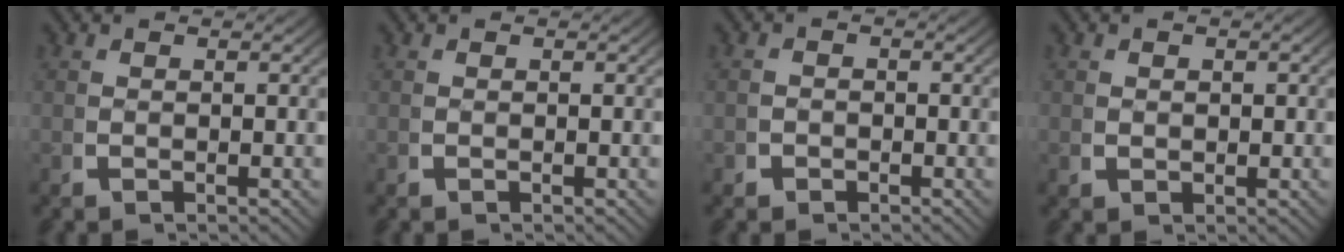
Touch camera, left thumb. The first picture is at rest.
{"total": 0.0}
{"total": 1.2, "force": [-0.9, 0.8, 0.1], "torque": [0.001, -0.009, -0.015]}
{"total": 1.3, "force": [0.5, 1.1, 0.6], "torque": [-0.013, -0.005, 0.014]}